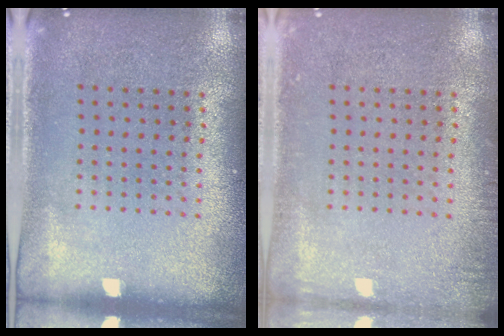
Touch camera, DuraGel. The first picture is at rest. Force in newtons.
{"total": 1.3, "press": 1.2, "slide": 0.2}